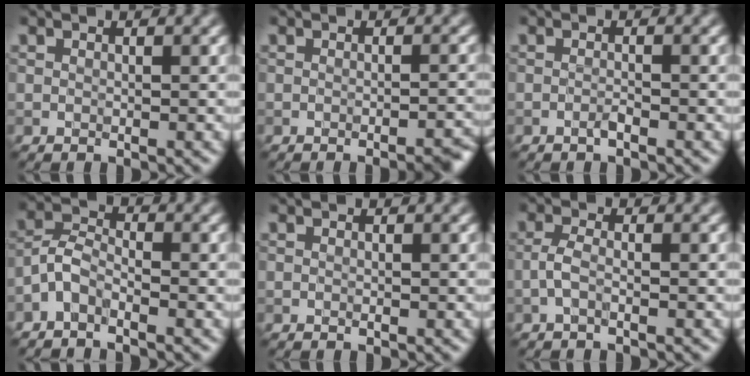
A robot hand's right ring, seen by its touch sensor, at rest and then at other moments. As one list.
[{"total": 2.8, "force": [-1.7, 0.8, 2.1], "torque": [-0.010, 0.008, -0.026]}, {"total": 0.6, "force": [-0.4, 0.1, 0.5], "torque": [-0.011, 0.004, -0.010]}, {"total": 2.5, "force": [-1.9, 0.9, 1.3], "torque": [-0.028, 0.010, -0.049]}, {"total": 0.0}, {"total": 1.4, "force": [-0.6, 0.3, 1.1], "torque": [-0.026, 0.006, -0.019]}]